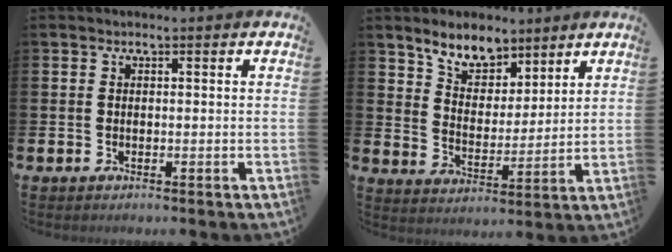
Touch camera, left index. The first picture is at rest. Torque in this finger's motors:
{"motor_torque": [1.23, -0.93, 0.20, 0.08]}